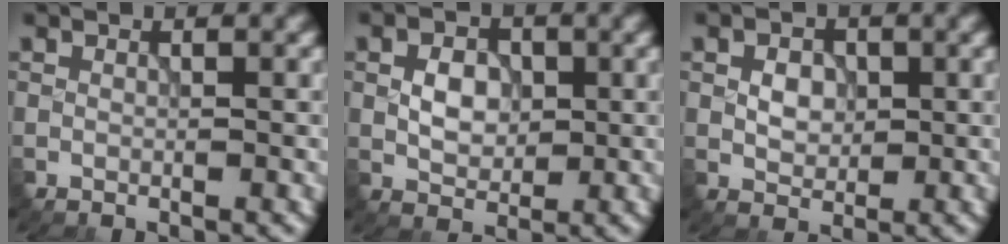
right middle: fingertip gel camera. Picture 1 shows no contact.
{"total": 3.0, "force": [0.1, 2.2, 2.1], "torque": [-0.037, 0.002, -0.001]}
{"total": 2.3, "force": [0.2, 1.7, 1.5], "torque": [-0.027, 0.000, 0.002]}